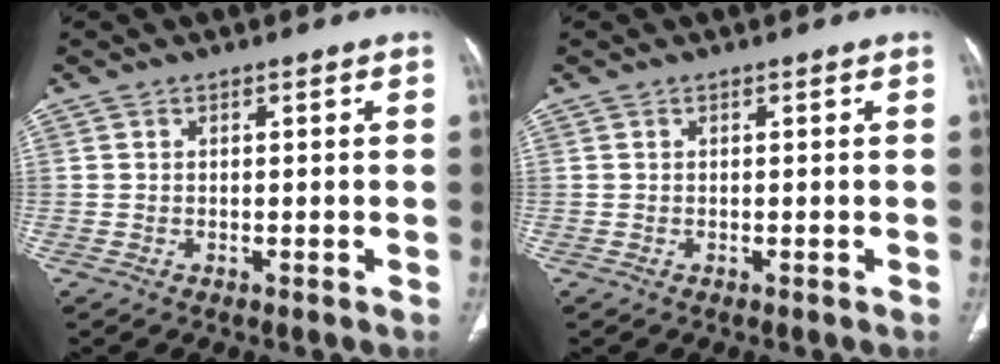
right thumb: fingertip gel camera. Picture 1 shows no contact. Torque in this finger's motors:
{"motor_torque": [-0.14, 0.15, -0.16, 0.16, 0.00]}